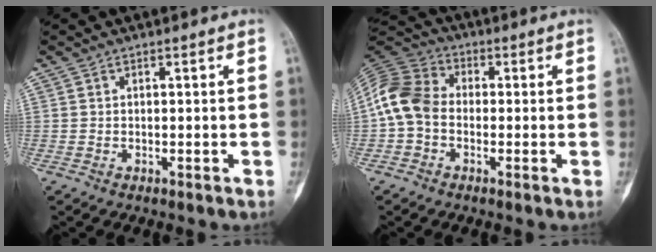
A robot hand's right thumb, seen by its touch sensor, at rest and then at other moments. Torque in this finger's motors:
{"motor_torque": [-0.32, 0.88, 0.93, -0.10, 0.18]}